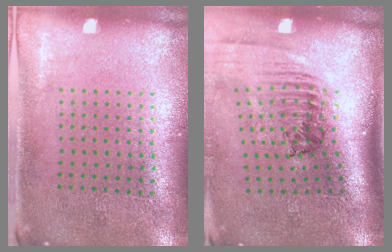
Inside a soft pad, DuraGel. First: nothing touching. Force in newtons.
{"total": 2.6, "press": 1.7, "slide": 1.9}